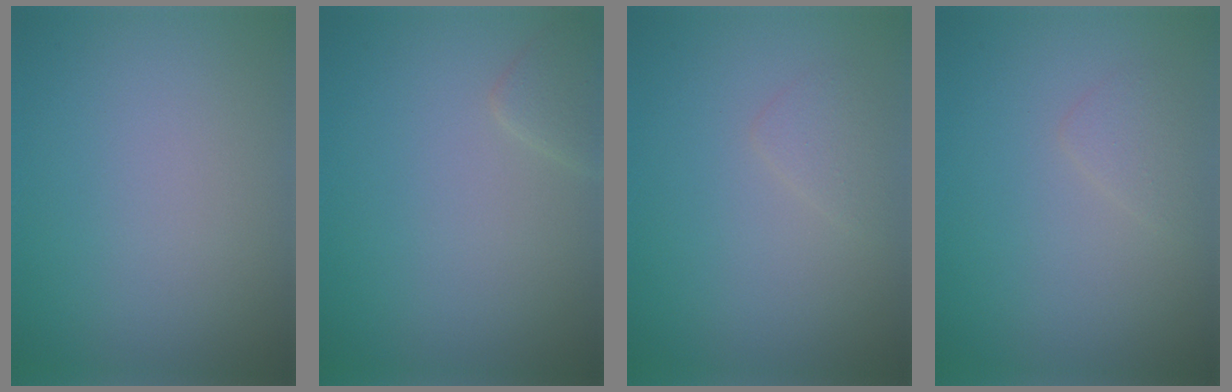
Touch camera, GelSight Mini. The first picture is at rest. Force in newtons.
{"total": 1.4, "press": 1.4, "slide": 0.1}
{"total": 1.1, "press": 1.1, "slide": 0.0}
{"total": 1.1, "press": 1.1, "slide": 0.0}